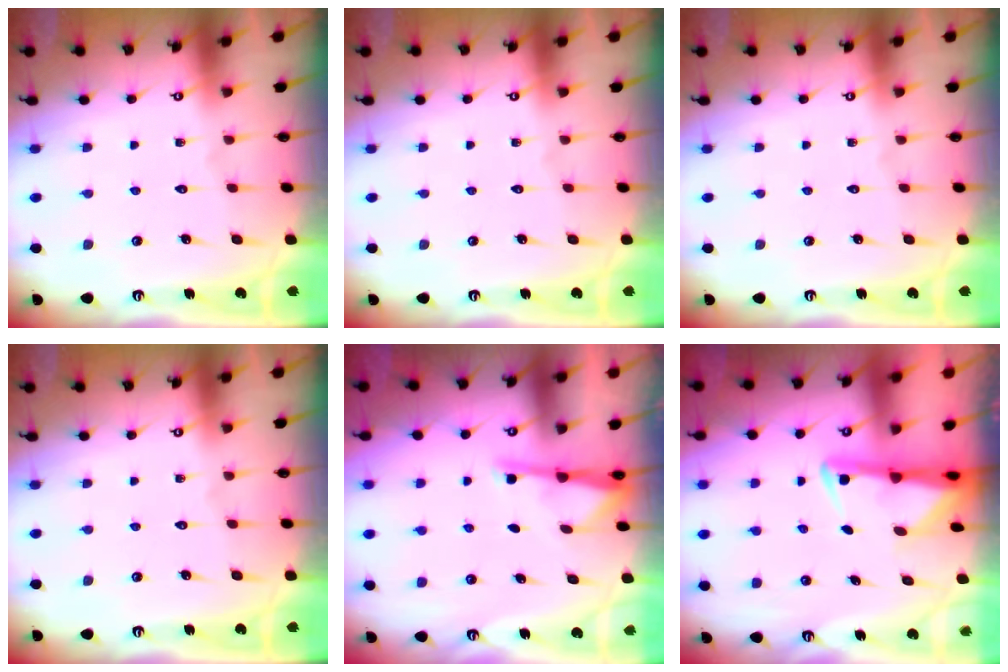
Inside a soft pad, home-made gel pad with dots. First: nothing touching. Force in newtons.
{"total": 0.0}
{"total": 0.0}
{"total": 0.0}
{"total": 2.8, "press": 2.8, "slide": 0.5}
{"total": 3.0, "press": 2.9, "slide": 0.7}